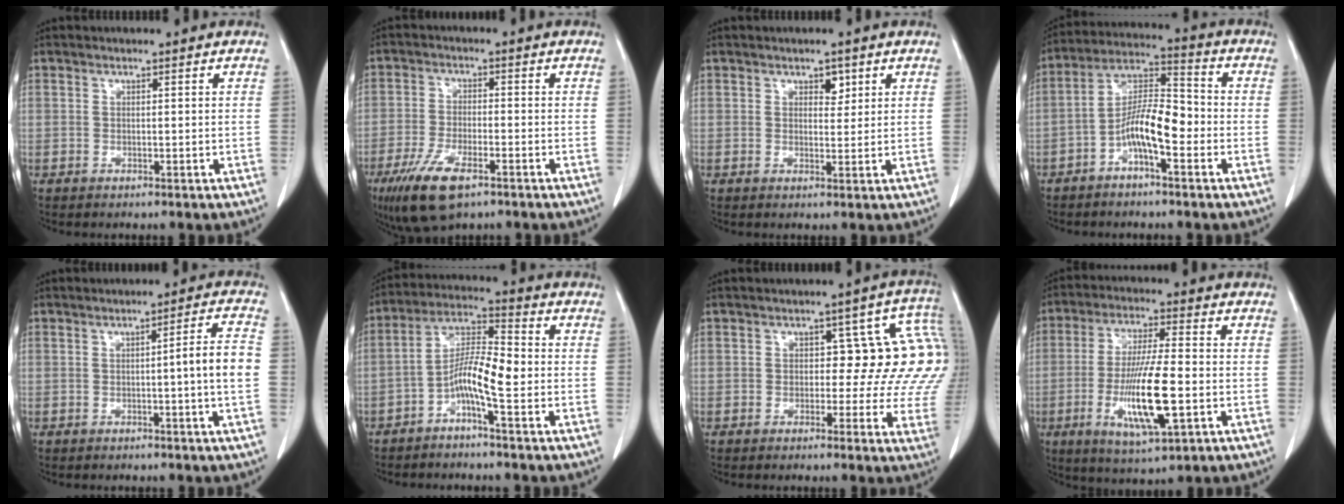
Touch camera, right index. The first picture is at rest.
{"total": 9.0, "force": [-5.3, 3.0, 6.6], "torque": [-0.135, -0.016, -0.092]}
{"total": 2.1, "force": [1.2, 1.2, 1.2], "torque": [-0.013, -0.001, 0.018]}
{"total": 9.4, "force": [-3.5, 2.4, 8.4], "torque": [-0.162, 0.024, -0.063]}
{"total": 5.8, "force": [-0.7, -0.7, 5.7], "torque": [-0.078, 0.006, -0.012]}
{"total": 8.0, "force": [-2.8, 0.9, 7.5], "torque": [-0.144, 0.021, -0.057]}
{"total": 10.8, "force": [1.8, 5.5, 9.1], "torque": [-0.089, 0.029, 0.014]}
{"total": 13.1, "force": [-3.1, 2.0, 12.6], "torque": [-0.242, -0.015, -0.053]}